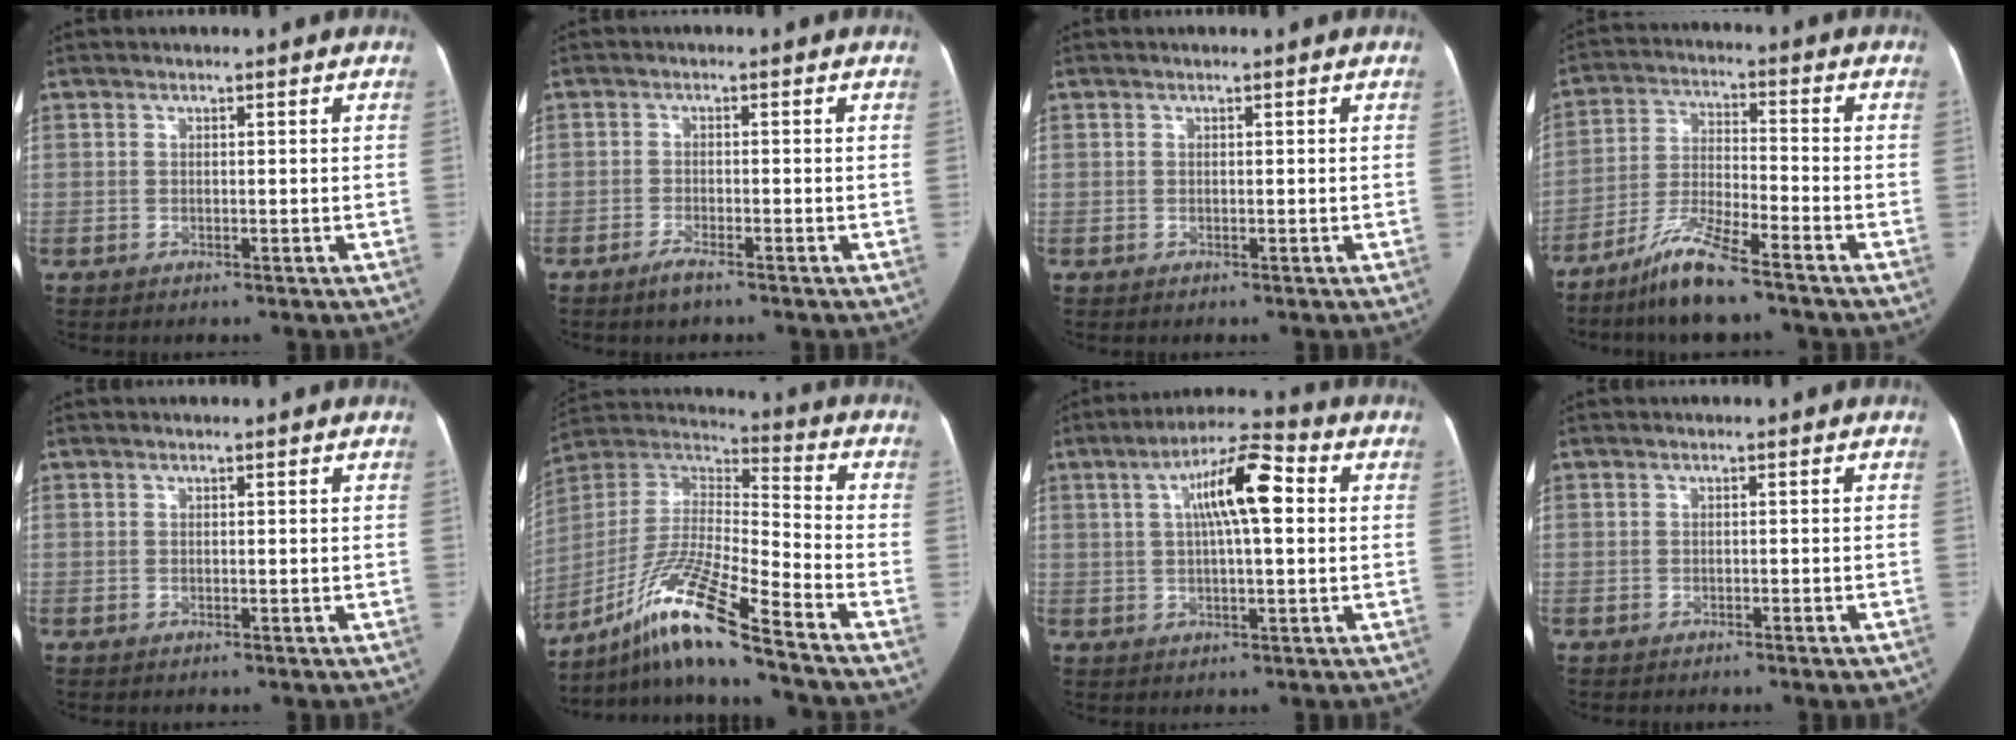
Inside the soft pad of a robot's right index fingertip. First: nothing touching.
{"total": 1.8, "force": [-1.5, 0.2, 1.1], "torque": [-0.029, -0.003, -0.025]}
{"total": 0.0}
{"total": 9.1, "force": [-7.0, 0.5, 5.8], "torque": [-0.121, -0.022, -0.134]}
{"total": 0.0}
{"total": 17.6, "force": [-12.7, -0.2, 12.2], "torque": [-0.264, -0.009, -0.233]}
{"total": 10.2, "force": [2.1, 2.0, 9.7], "torque": [-0.169, 0.031, 0.030]}
{"total": 2.0, "force": [-1.6, 0.2, 1.2], "torque": [-0.011, -0.003, -0.019]}